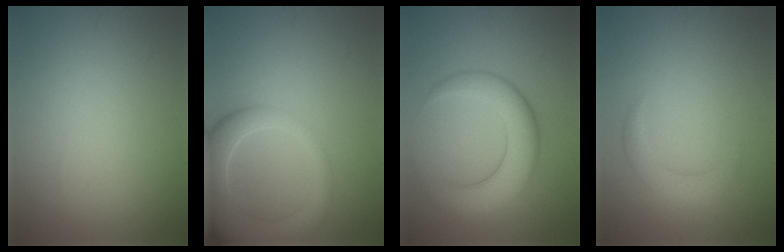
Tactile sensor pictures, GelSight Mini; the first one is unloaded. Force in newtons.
{"total": 7.4, "press": 7.4, "slide": 0.7}
{"total": 6.1, "press": 6.1, "slide": 0.4}
{"total": 2.3, "press": 2.3, "slide": 0.1}